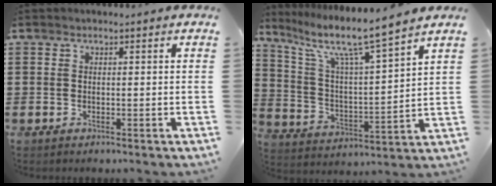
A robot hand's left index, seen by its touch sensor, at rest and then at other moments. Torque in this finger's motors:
{"motor_torque": [1.21, -0.93, 0.66, 0.20]}